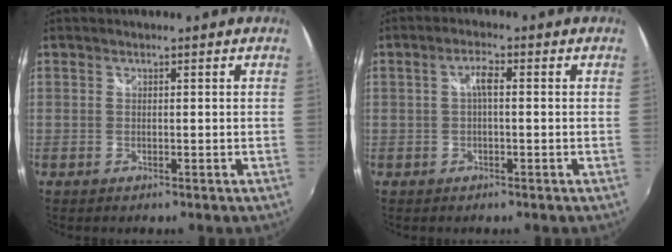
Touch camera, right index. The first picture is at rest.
{"total": 2.5, "force": [0.0, 0.7, 2.4], "torque": [-0.047, 0.009, 0.000]}